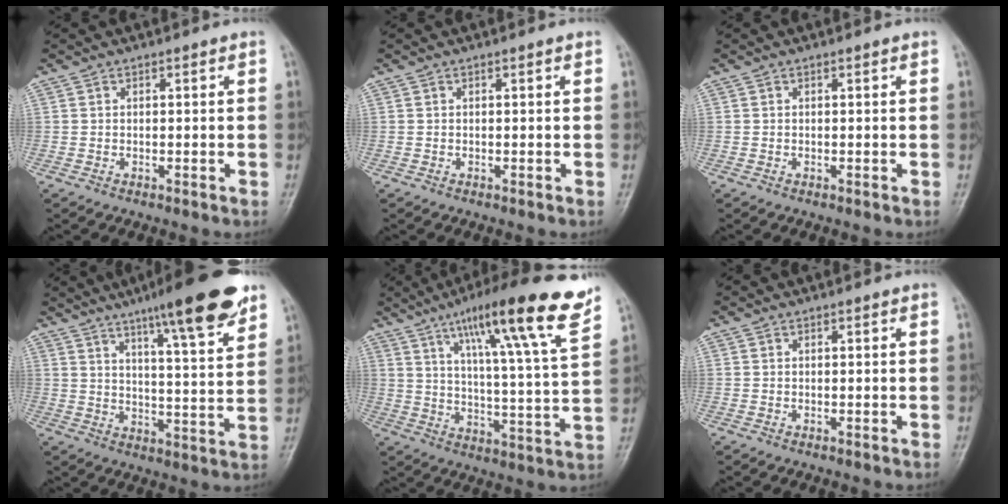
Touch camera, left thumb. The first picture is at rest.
{"total": 0.0}
{"total": 0.0}
{"total": 16.9, "force": [11.0, 2.7, 12.6], "torque": [-0.165, -0.049, 0.163]}
{"total": 19.7, "force": [12.2, 1.8, 15.5], "torque": [-0.222, -0.046, 0.182]}
{"total": 0.0}